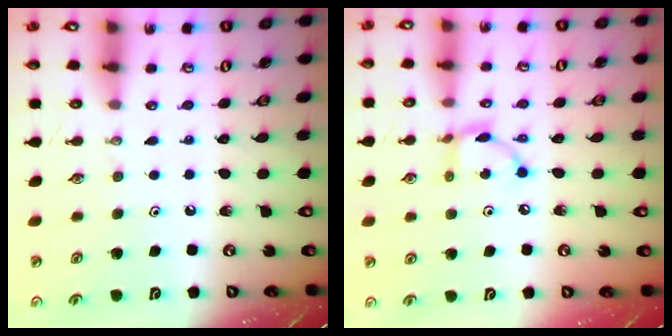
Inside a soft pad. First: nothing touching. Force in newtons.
{"total": 6.8, "press": 6.8, "slide": 0.2}